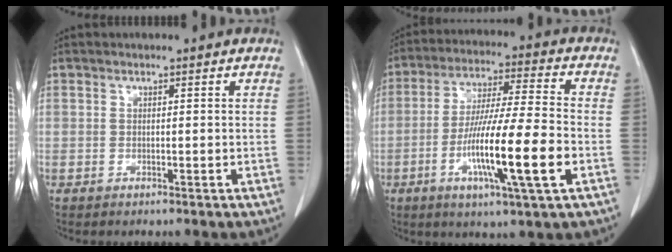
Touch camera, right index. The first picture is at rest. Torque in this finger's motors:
{"motor_torque": [1.68, -0.46, 1.05, 0.21]}